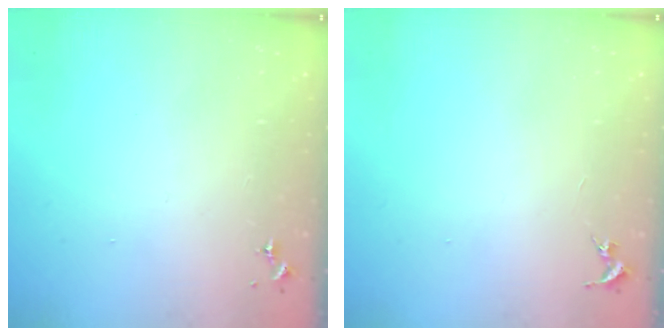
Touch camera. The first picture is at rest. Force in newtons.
{"total": 0.0}